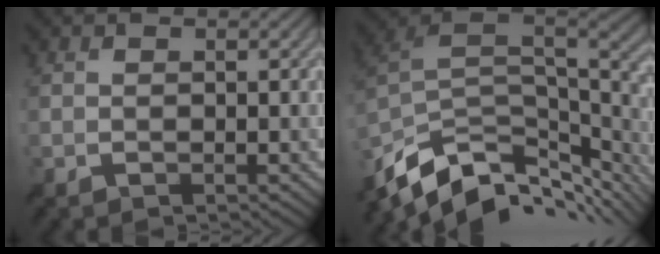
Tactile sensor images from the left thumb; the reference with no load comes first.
{"total": 12.6, "force": [-7.0, 6.0, 8.6], "torque": [-0.210, -0.023, -0.110]}